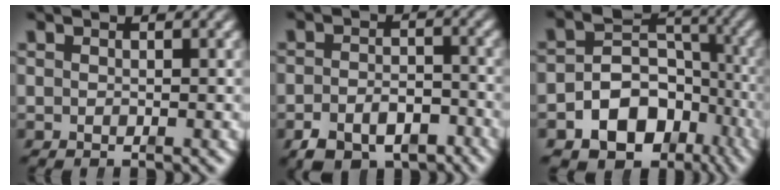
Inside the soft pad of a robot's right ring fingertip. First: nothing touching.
{"total": 5.7, "force": [-4.3, 3.1, 2.2], "torque": [-0.013, -0.017, -0.067]}
{"total": 16.0, "force": [-7.1, 12.8, 6.5], "torque": [-0.123, -0.069, -0.102]}